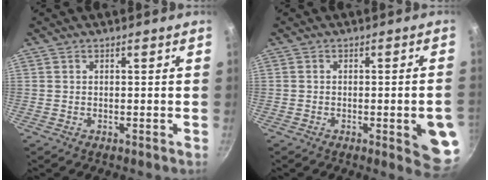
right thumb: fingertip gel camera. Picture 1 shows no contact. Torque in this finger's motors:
{"motor_torque": [1.66, 1.40, 1.19, -0.29, 0.04]}